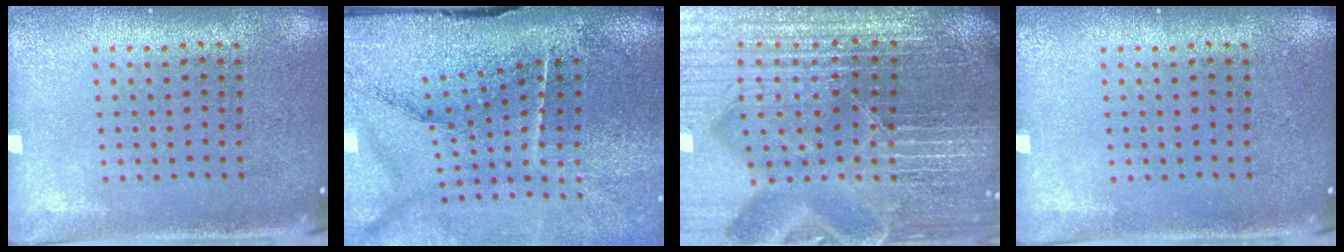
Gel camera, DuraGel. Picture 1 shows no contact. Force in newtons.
{"total": 4.9, "press": 3.9, "slide": 3.0}
{"total": 7.0, "press": 6.2, "slide": 3.4}
{"total": 0.0}